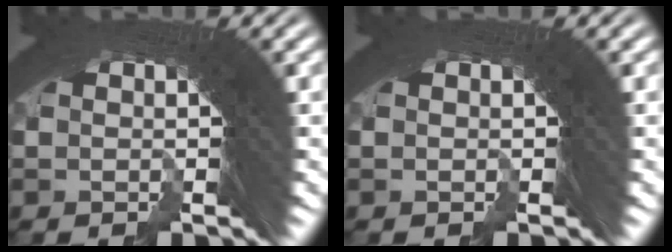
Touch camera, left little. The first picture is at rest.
{"total": 0.0}